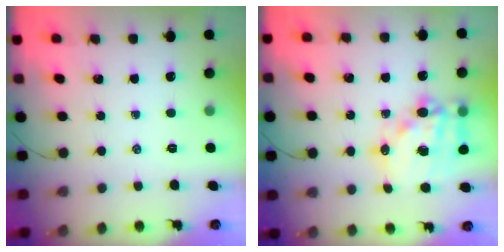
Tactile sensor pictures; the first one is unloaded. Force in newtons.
{"total": 16.9, "press": 16.5, "slide": 3.5}